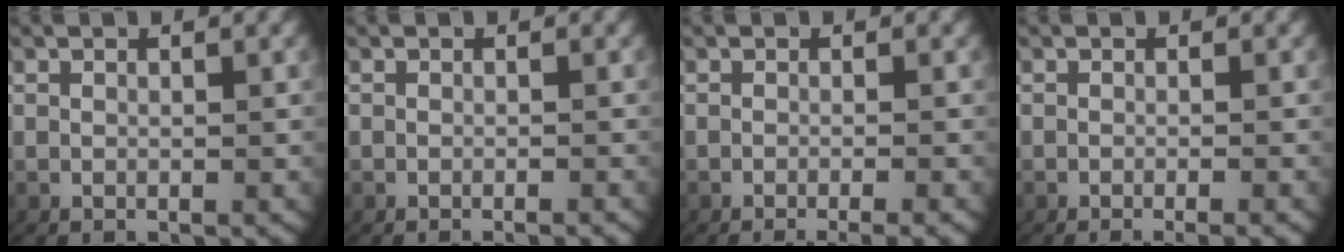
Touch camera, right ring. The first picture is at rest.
{"total": 1.2, "force": [-1.0, 0.1, 0.6], "torque": [0.000, 0.006, -0.018]}
{"total": 3.6, "force": [-2.9, 0.6, 2.1], "torque": [-0.015, 0.000, -0.044]}
{"total": 2.6, "force": [-2.0, 0.4, 1.6], "torque": [-0.007, 0.004, -0.032]}